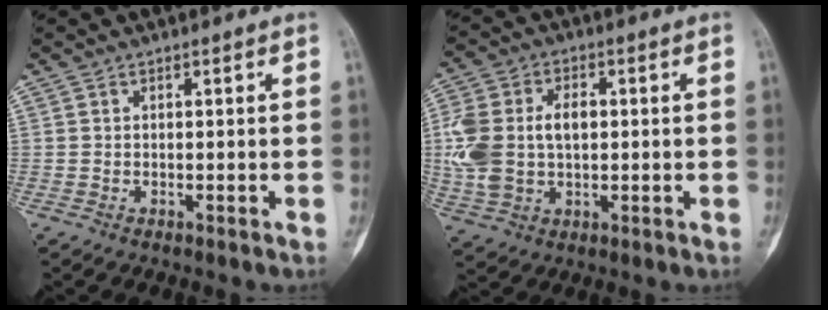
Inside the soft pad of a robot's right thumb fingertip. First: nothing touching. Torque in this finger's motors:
{"motor_torque": [0.17, 0.32, 0.67, 0.62, 0.15]}